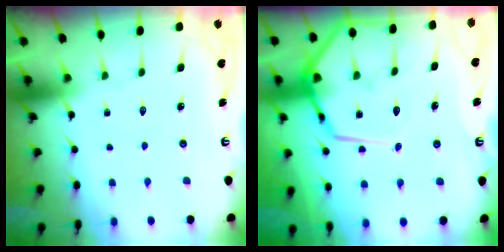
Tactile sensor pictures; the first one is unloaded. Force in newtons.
{"total": 13.7, "press": 13.7, "slide": 1.3}